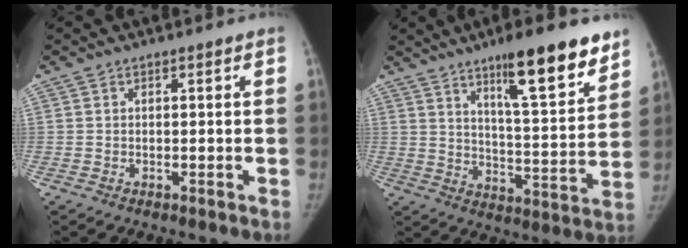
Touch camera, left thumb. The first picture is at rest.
{"total": 18.4, "force": [11.8, 3.8, 13.6], "torque": [-0.173, -0.066, 0.187]}